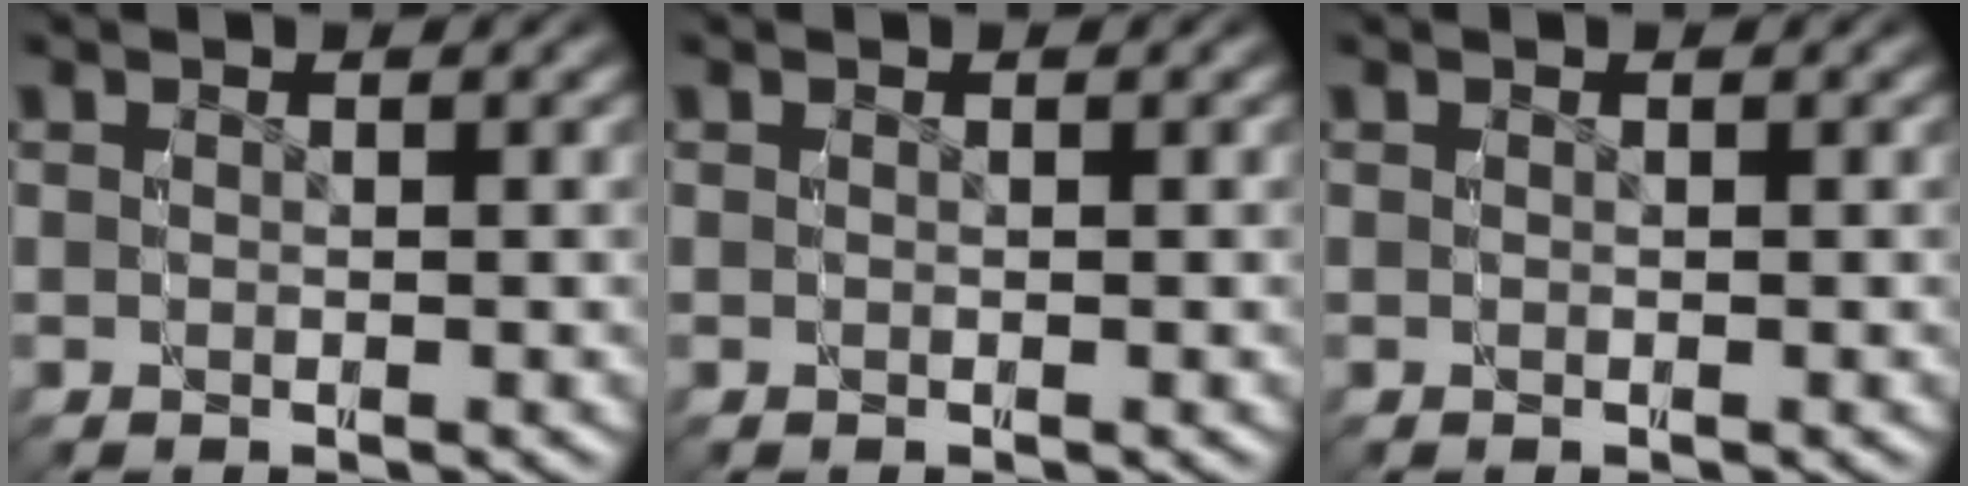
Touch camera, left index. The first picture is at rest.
{"total": 0.0}
{"total": 0.0}